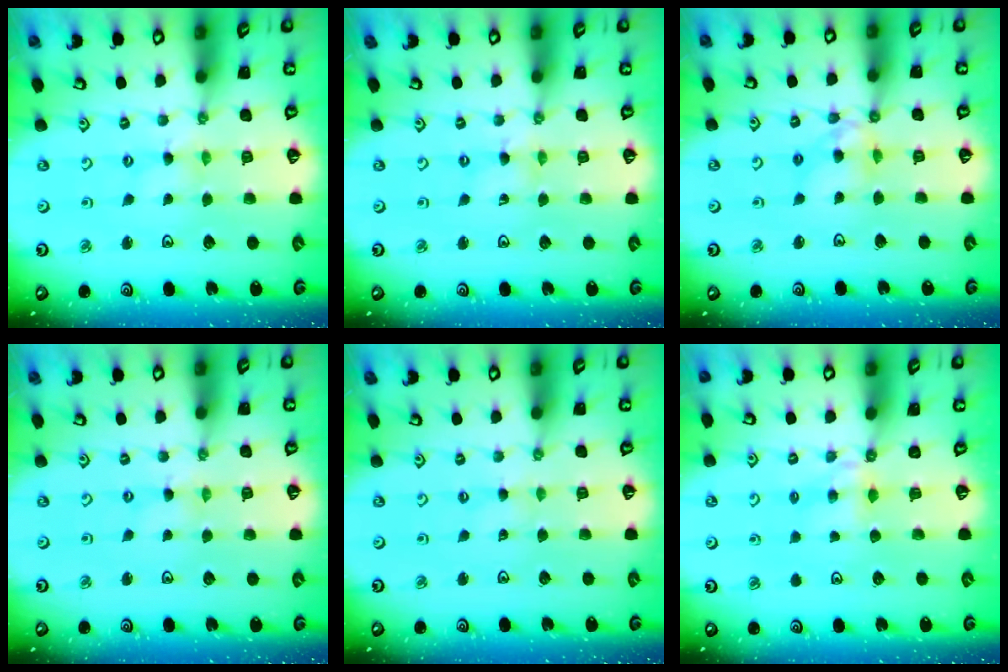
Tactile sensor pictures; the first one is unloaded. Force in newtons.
{"total": 0.7, "press": 0.7, "slide": 0.2}
{"total": 9.2, "press": 9.1, "slide": 0.7}
{"total": 0.0}
{"total": 0.0}
{"total": 4.3, "press": 4.3, "slide": 0.4}